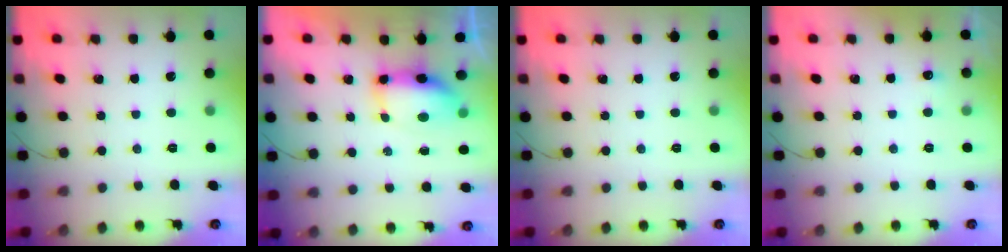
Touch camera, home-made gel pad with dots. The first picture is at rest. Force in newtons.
{"total": 7.5, "press": 7.4, "slide": 1.4}
{"total": 0.0}
{"total": 12.1, "press": 3.1, "slide": 11.7}